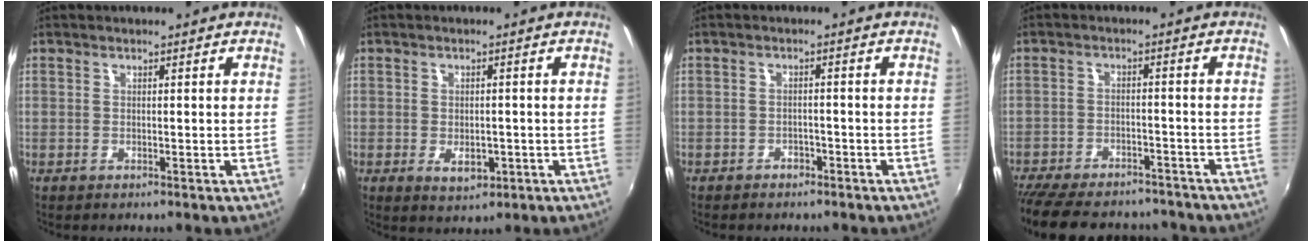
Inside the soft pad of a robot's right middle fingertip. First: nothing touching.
{"total": 3.8, "force": [-1.2, 2.1, 2.9], "torque": [-0.057, -0.007, -0.013]}
{"total": 2.7, "force": [-2.2, 1.4, 0.6], "torque": [-0.019, -0.003, -0.032]}
{"total": 18.7, "force": [-15.8, 6.6, 7.6], "torque": [-0.177, -0.010, -0.222]}